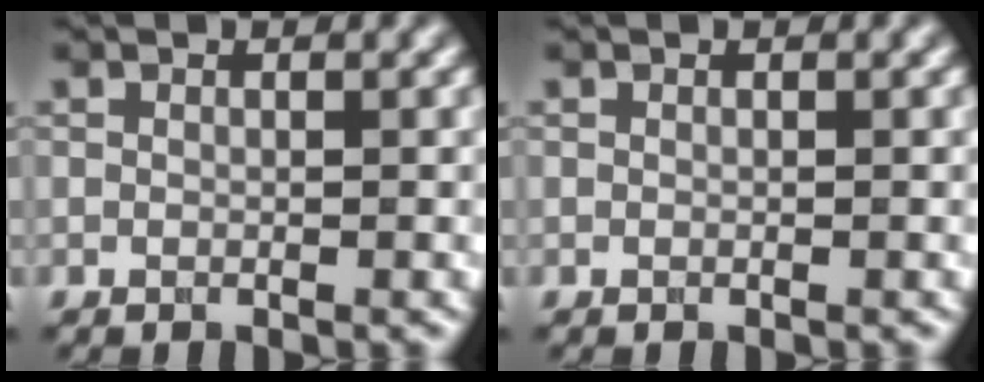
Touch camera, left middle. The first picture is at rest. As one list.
[{"total": 0.0}]